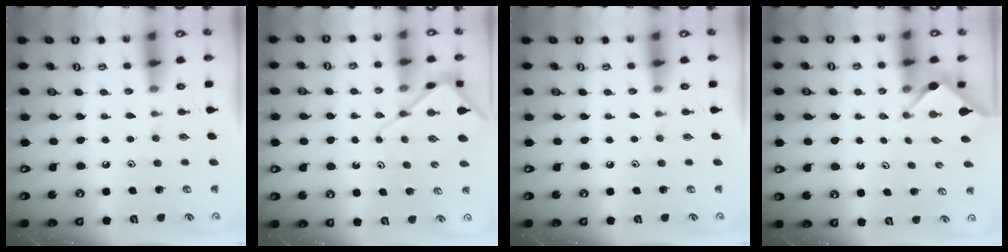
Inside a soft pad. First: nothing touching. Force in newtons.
{"total": 8.0, "press": 8.0, "slide": 0.8}
{"total": 0.0}
{"total": 2.9, "press": 2.9, "slide": 0.4}